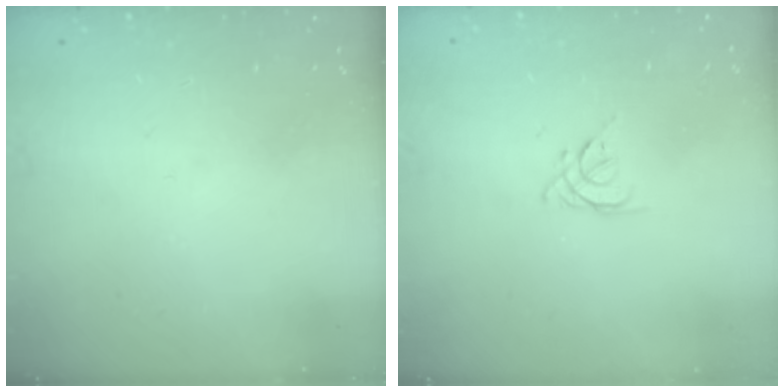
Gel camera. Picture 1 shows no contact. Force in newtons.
{"total": 3.4, "press": 3.3, "slide": 0.7}